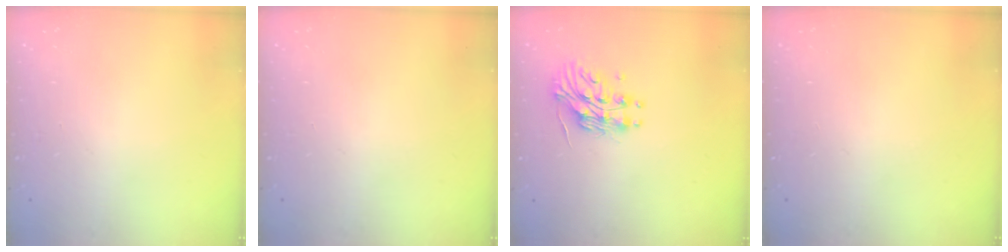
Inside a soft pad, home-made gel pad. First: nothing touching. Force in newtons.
{"total": 0.0}
{"total": 13.2, "press": 13.2, "slide": 0.8}
{"total": 0.0}